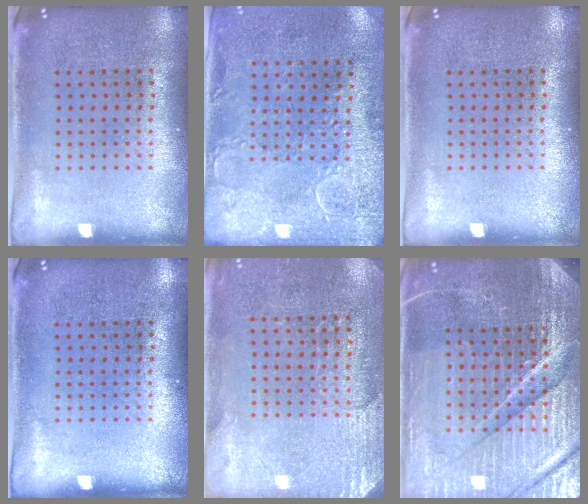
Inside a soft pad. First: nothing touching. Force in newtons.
{"total": 2.9, "press": 2.3, "slide": 1.8}
{"total": 0.0}
{"total": 0.0}
{"total": 2.7, "press": 2.5, "slide": 1.1}
{"total": 5.9, "press": 5.3, "slide": 2.4}